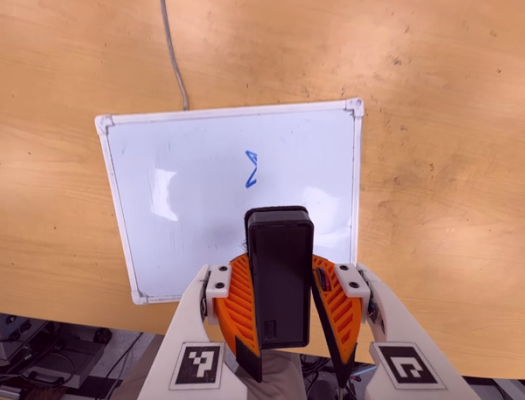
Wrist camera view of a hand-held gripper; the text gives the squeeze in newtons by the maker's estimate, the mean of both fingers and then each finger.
{"total": 8.4, "left": 8.5, "right": 8.3}